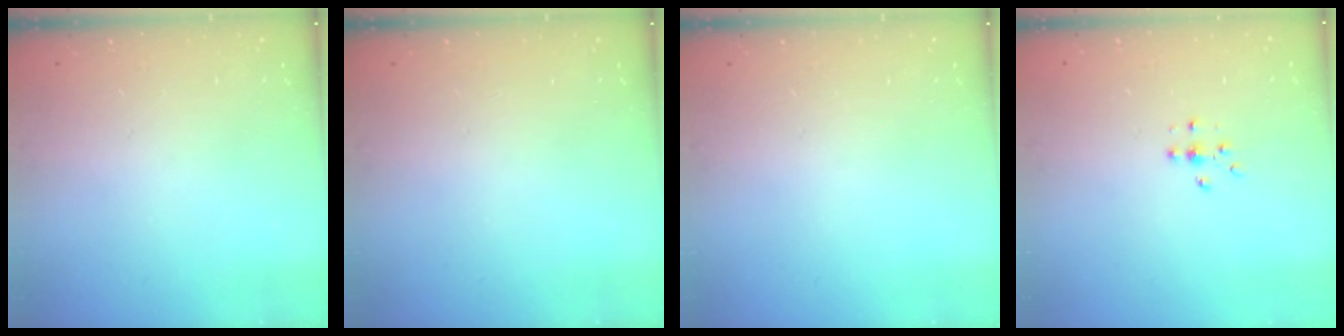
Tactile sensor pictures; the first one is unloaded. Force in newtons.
{"total": 0.0}
{"total": 0.0}
{"total": 4.7, "press": 4.6, "slide": 0.9}